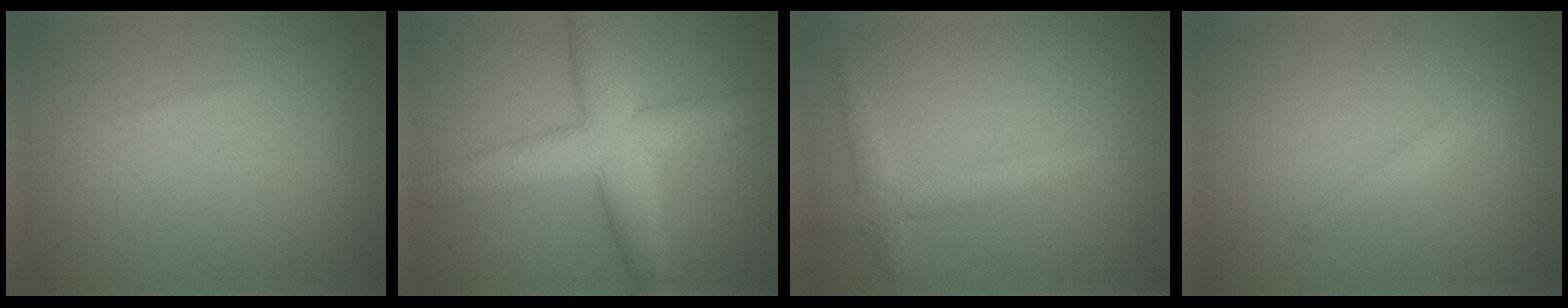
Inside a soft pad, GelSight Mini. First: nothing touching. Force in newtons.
{"total": 7.6, "press": 7.6, "slide": 0.2}
{"total": 2.4, "press": 2.4, "slide": 0.2}
{"total": 1.6, "press": 1.6, "slide": 0.1}